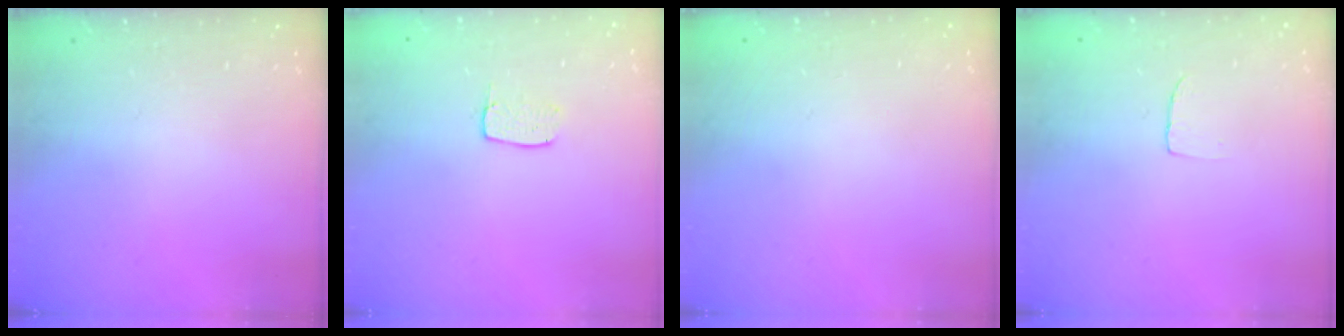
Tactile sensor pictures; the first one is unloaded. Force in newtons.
{"total": 4.4, "press": 4.4, "slide": 0.3}
{"total": 0.0}
{"total": 2.4, "press": 2.4, "slide": 0.1}